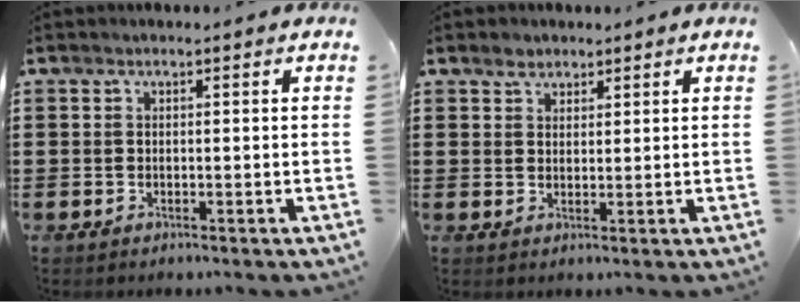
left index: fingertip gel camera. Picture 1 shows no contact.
{"total": 1.9, "force": [1.6, 1.1, -0.1], "torque": [-0.004, 0.004, 0.032]}